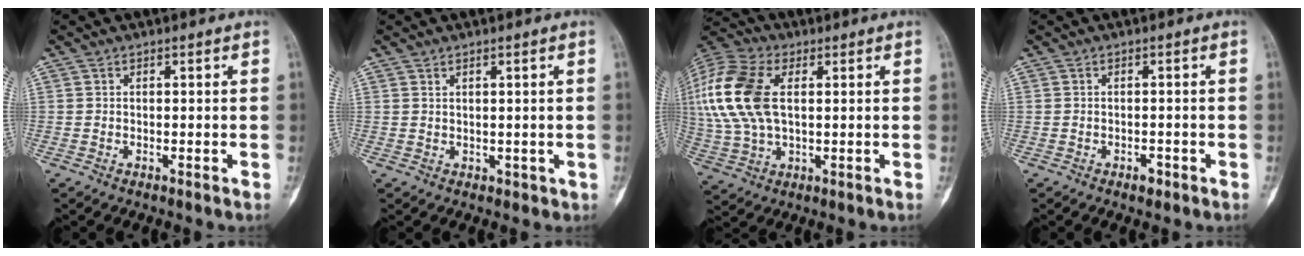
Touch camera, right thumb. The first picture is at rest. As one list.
[{"total": 1.1, "force": [0.5, 0.9, 0.3], "torque": [0.004, -0.002, 0.011]}, {"total": 18.5, "force": [3.3, 10.8, 14.7], "torque": [-0.344, 0.007, 0.059]}, {"total": 1.6, "force": [-1.0, 0.9, 0.8], "torque": [-0.012, 0.006, -0.017]}]